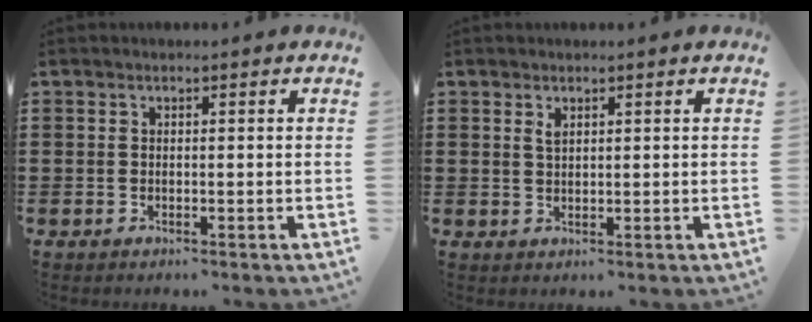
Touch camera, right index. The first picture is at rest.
{"total": 1.3, "force": [0.7, 0.6, 0.9], "torque": [-0.020, 0.004, 0.013]}